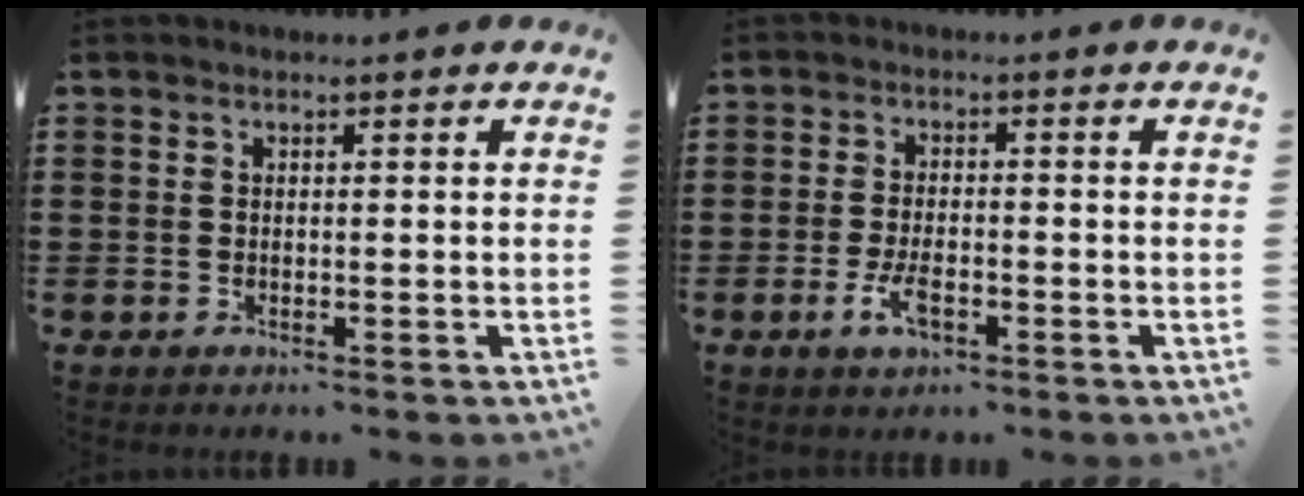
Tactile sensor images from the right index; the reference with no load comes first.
{"total": 4.1, "force": [-1.7, 1.7, 3.4], "torque": [-0.077, -0.005, -0.036]}